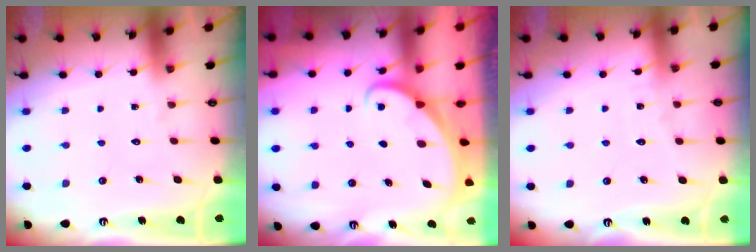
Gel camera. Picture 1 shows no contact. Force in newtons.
{"total": 1.6, "press": 1.6, "slide": 0.0}
{"total": 2.9, "press": 2.9, "slide": 0.3}